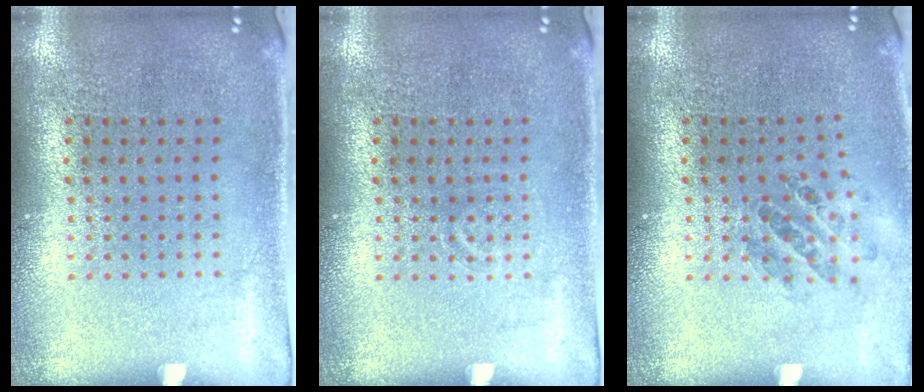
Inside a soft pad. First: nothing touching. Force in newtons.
{"total": 0.7, "press": 0.7, "slide": 0.2}
{"total": 0.9, "press": 0.9, "slide": 0.0}